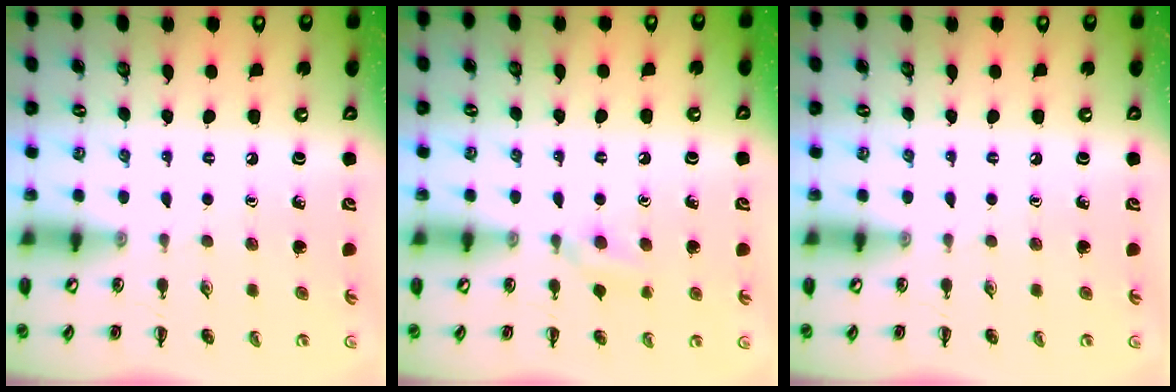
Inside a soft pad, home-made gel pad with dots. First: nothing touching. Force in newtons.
{"total": 5.6, "press": 5.3, "slide": 1.7}
{"total": 0.0}